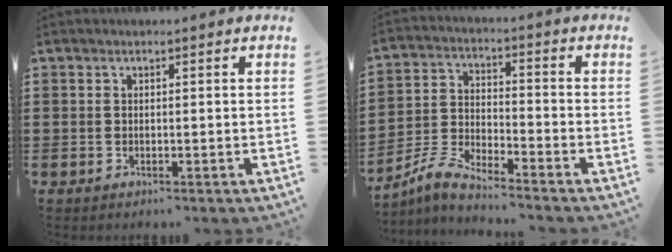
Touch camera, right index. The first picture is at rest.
{"total": 5.7, "force": [-5.2, 0.5, 2.2], "torque": [-0.067, -0.006, -0.110]}